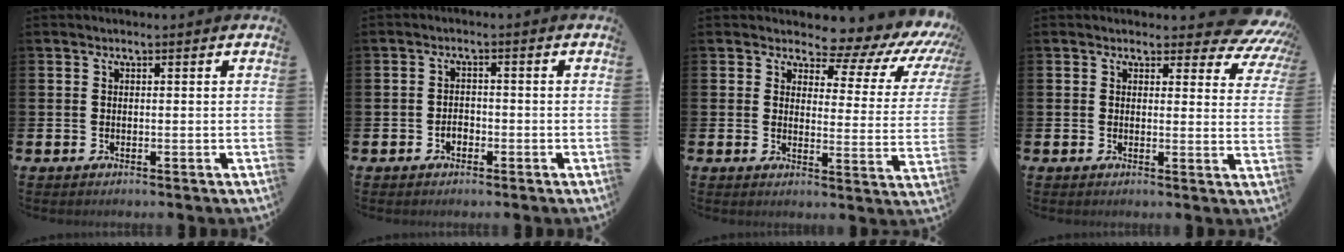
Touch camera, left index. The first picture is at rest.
{"total": 1.7, "force": [-0.9, 1.2, 0.8], "torque": [-0.017, 0.002, -0.020]}
{"total": 5.4, "force": [4.5, 2.4, 1.7], "torque": [-0.019, -0.054, 0.063]}
{"total": 3.7, "force": [3.0, 1.7, 1.3], "torque": [-0.005, -0.031, 0.044]}